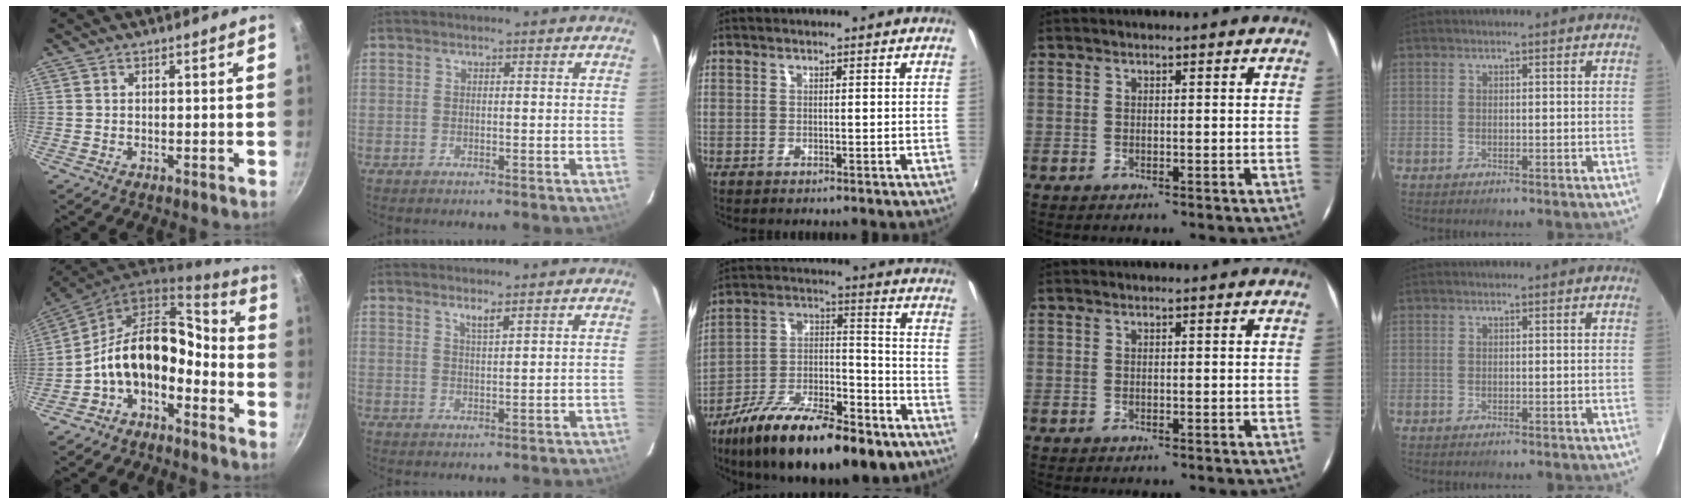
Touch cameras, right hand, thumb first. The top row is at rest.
{"thumb": {"total": 15.5, "force": [-4.9, 9.7, 11.0], "torque": [-0.171, 0.081, -0.106]}, "index": {"total": 2.0, "force": [1.6, 0.1, 1.3], "torque": [-0.023, -0.001, 0.027]}, "middle": {"total": 25.7, "force": [-16.2, 9.3, 17.6], "torque": [-0.295, -0.023, -0.253]}}